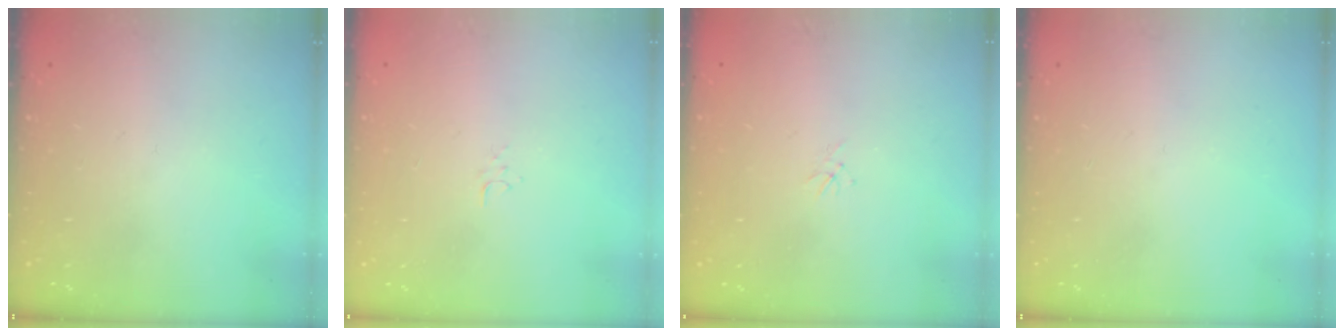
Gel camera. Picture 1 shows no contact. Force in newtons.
{"total": 4.1, "press": 4.1, "slide": 0.6}
{"total": 1.1, "press": 1.0, "slide": 0.3}
{"total": 0.0}